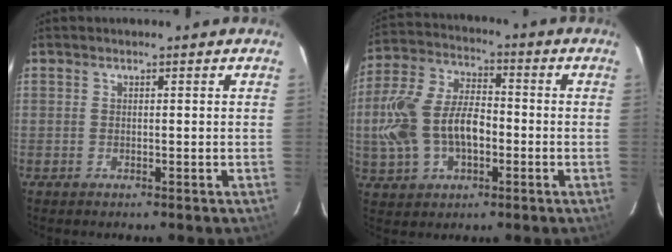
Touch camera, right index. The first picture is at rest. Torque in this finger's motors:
{"motor_torque": [0.49, -0.09, 0.44, 0.21]}